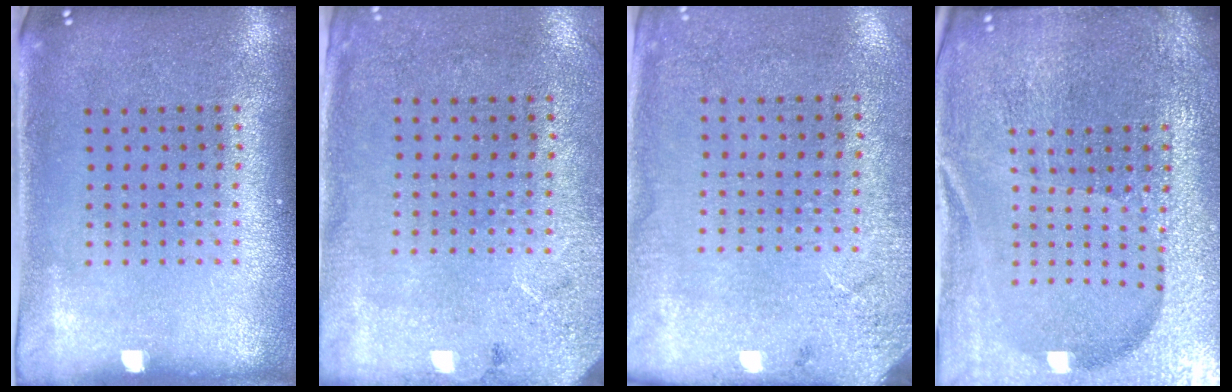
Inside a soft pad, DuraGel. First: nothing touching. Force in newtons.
{"total": 2.6, "press": 2.1, "slide": 1.6}
{"total": 2.7, "press": 2.2, "slide": 1.5}
{"total": 5.2, "press": 4.8, "slide": 2.0}